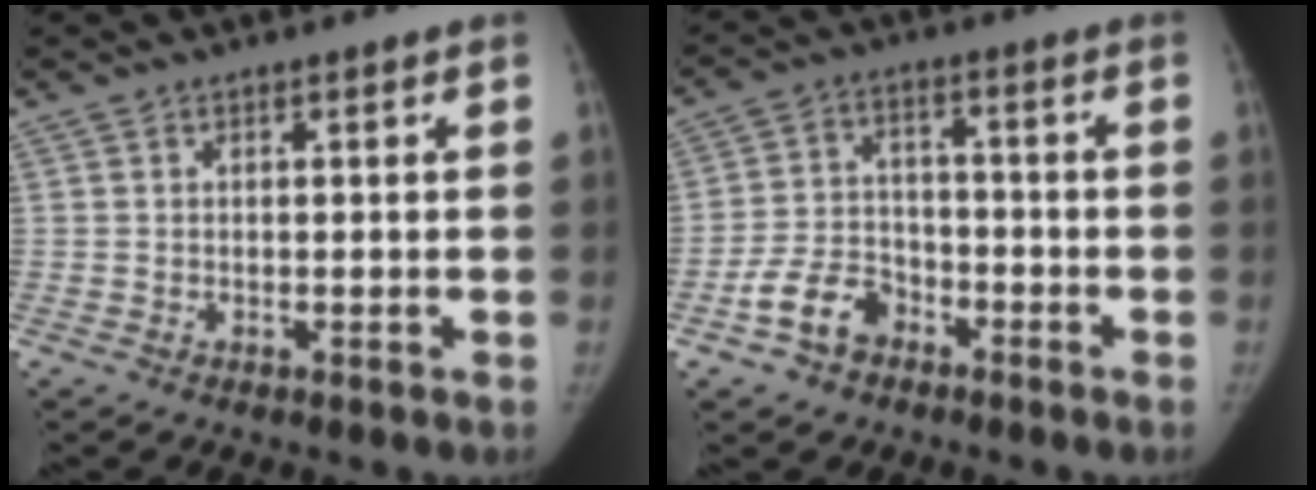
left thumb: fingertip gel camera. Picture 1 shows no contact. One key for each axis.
{"total": 8.2, "fx": -4.6, "fy": 5.7, "fz": 3.8, "tx": -0.061, "ty": 0.034, "tz": -0.083}